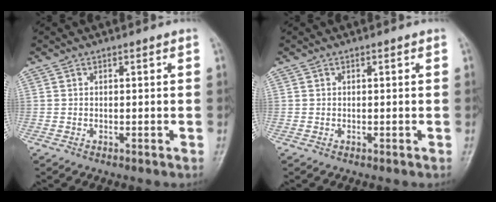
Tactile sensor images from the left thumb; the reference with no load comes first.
{"total": 0.0}